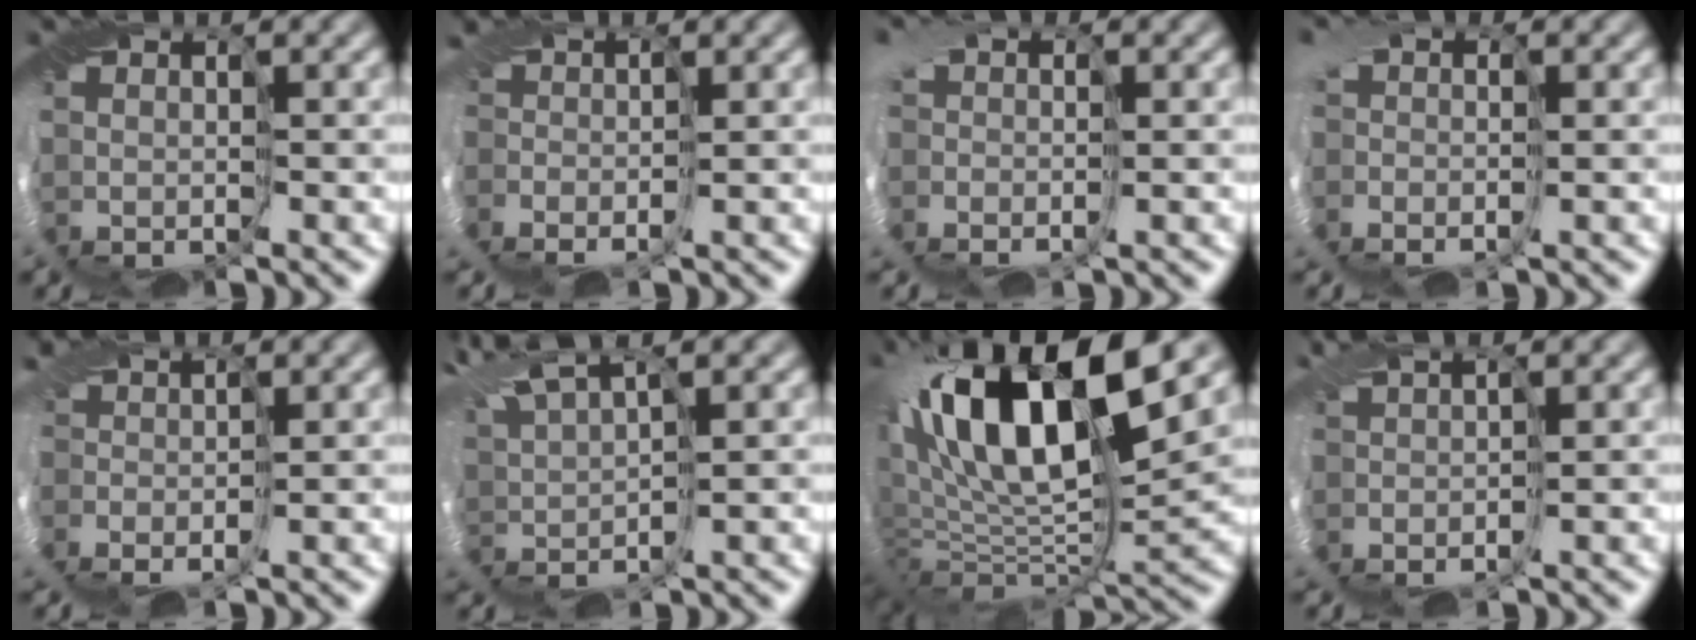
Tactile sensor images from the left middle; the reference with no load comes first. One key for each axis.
{"total": 2.5, "fx": -1.3, "fy": 1.5, "fz": 1.5, "tx": -0.031, "ty": 0.001, "tz": -0.030}
{"total": 2.3, "fx": -0.6, "fy": 1.5, "fz": 1.6, "tx": -0.024, "ty": 0.001, "tz": -0.018}
{"total": 2.6, "fx": -0.8, "fy": 1.8, "fz": 1.8, "tx": -0.024, "ty": 0.001, "tz": -0.018}
{"total": 2.5, "fx": -1.0, "fy": 1.5, "fz": 1.8, "tx": -0.037, "ty": 0.003, "tz": -0.026}
{"total": 4.9, "fx": 3.7, "fy": 0.8, "fz": 3.1, "tx": -0.089, "ty": 0.024, "tz": 0.064}
{"total": 14.9, "fx": 4.6, "fy": 6.1, "fz": 12.8, "tx": -0.232, "ty": 0.027, "tz": 0.069}
{"total": 0.7, "fx": 0.6, "fy": -0.1, "fz": 0.2, "tx": -0.004, "ty": 0.015, "tz": 0.011}